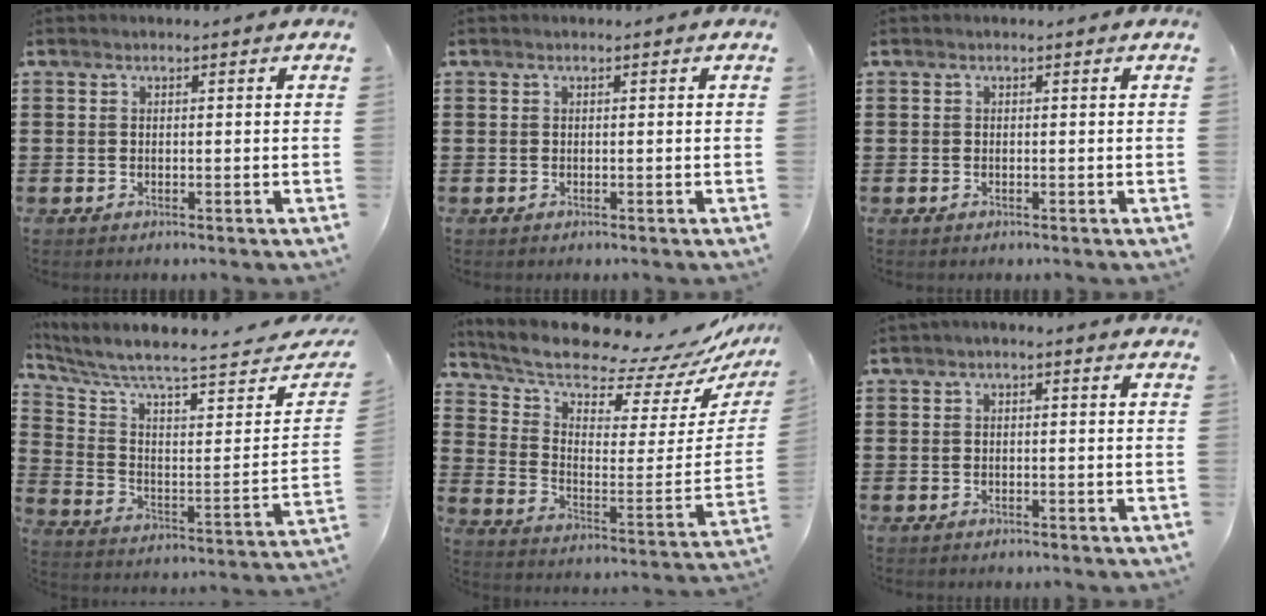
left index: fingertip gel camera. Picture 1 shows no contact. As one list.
[{"total": 0.0}, {"total": 0.0}, {"total": 6.1, "force": [5.1, 0.6, 3.2], "torque": [-0.090, -0.049, 0.084]}, {"total": 9.9, "force": [8.9, 1.5, 4.1], "torque": [-0.102, -0.085, 0.146]}, {"total": 0.9, "force": [-0.5, 0.2, 0.7], "torque": [-0.012, -0.002, -0.009]}]